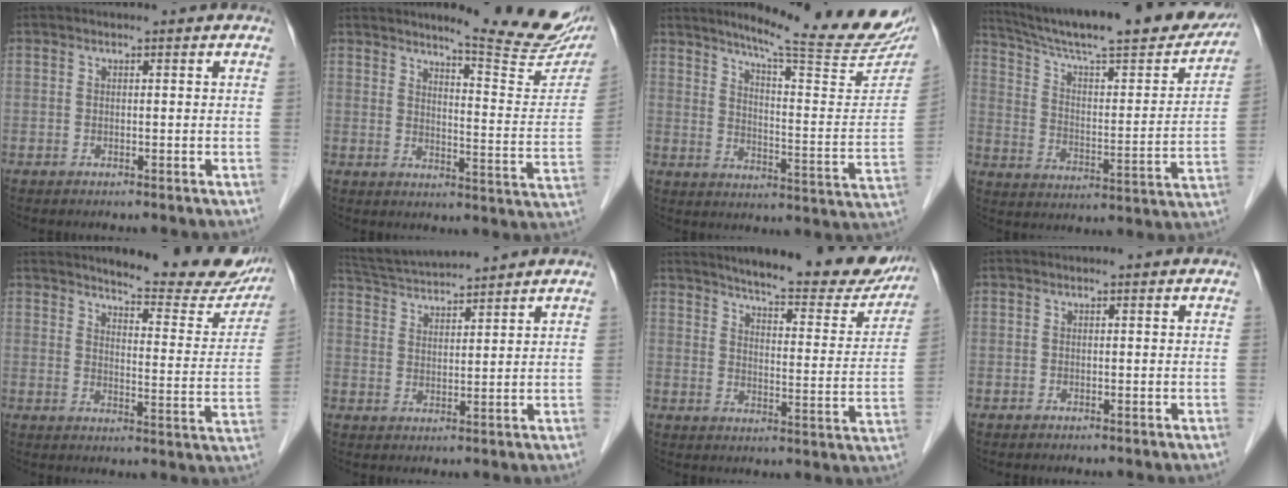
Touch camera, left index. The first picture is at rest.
{"total": 15.7, "force": [13.5, 0.8, 7.8], "torque": [-0.097, -0.061, 0.161]}
{"total": 21.8, "force": [18.6, 0.6, 11.3], "torque": [-0.156, -0.067, 0.238]}
{"total": 28.3, "force": [24.4, 3.7, 13.8], "torque": [-0.222, -0.036, 0.336]}
{"total": 16.8, "force": [15.5, 2.5, 6.0], "torque": [-0.064, -0.066, 0.176]}
{"total": 9.3, "force": [8.9, -0.4, 2.7], "torque": [-0.060, 0.027, 0.156]}
{"total": 21.6, "force": [19.1, 3.8, 9.3], "torque": [-0.121, -0.038, 0.234]}
{"total": 0.0}